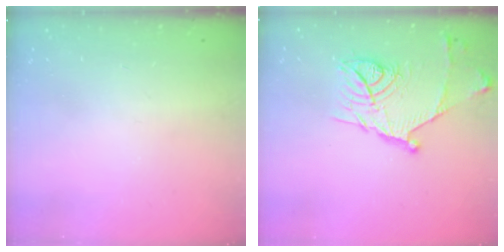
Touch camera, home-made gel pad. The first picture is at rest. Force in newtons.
{"total": 15.9, "press": 15.9, "slide": 0.3}